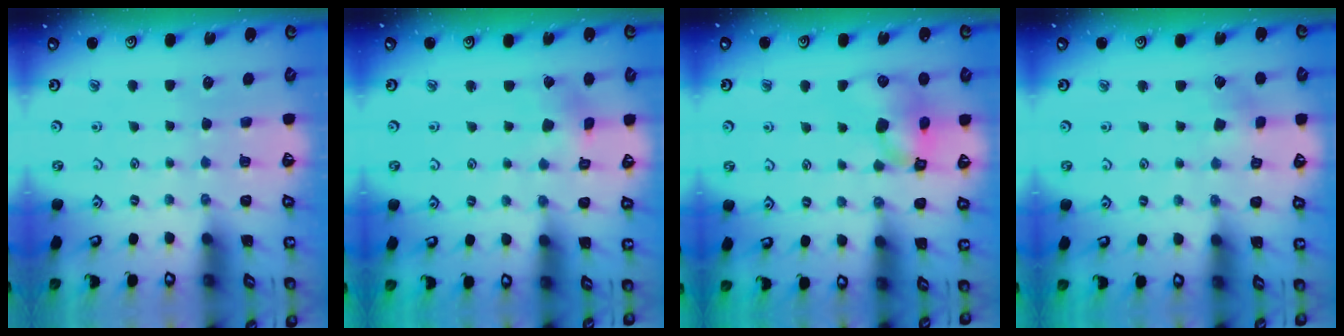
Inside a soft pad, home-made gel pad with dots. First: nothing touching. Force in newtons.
{"total": 1.7, "press": 1.6, "slide": 0.4}
{"total": 11.3, "press": 11.2, "slide": 1.6}
{"total": 2.4, "press": 2.3, "slide": 0.6}